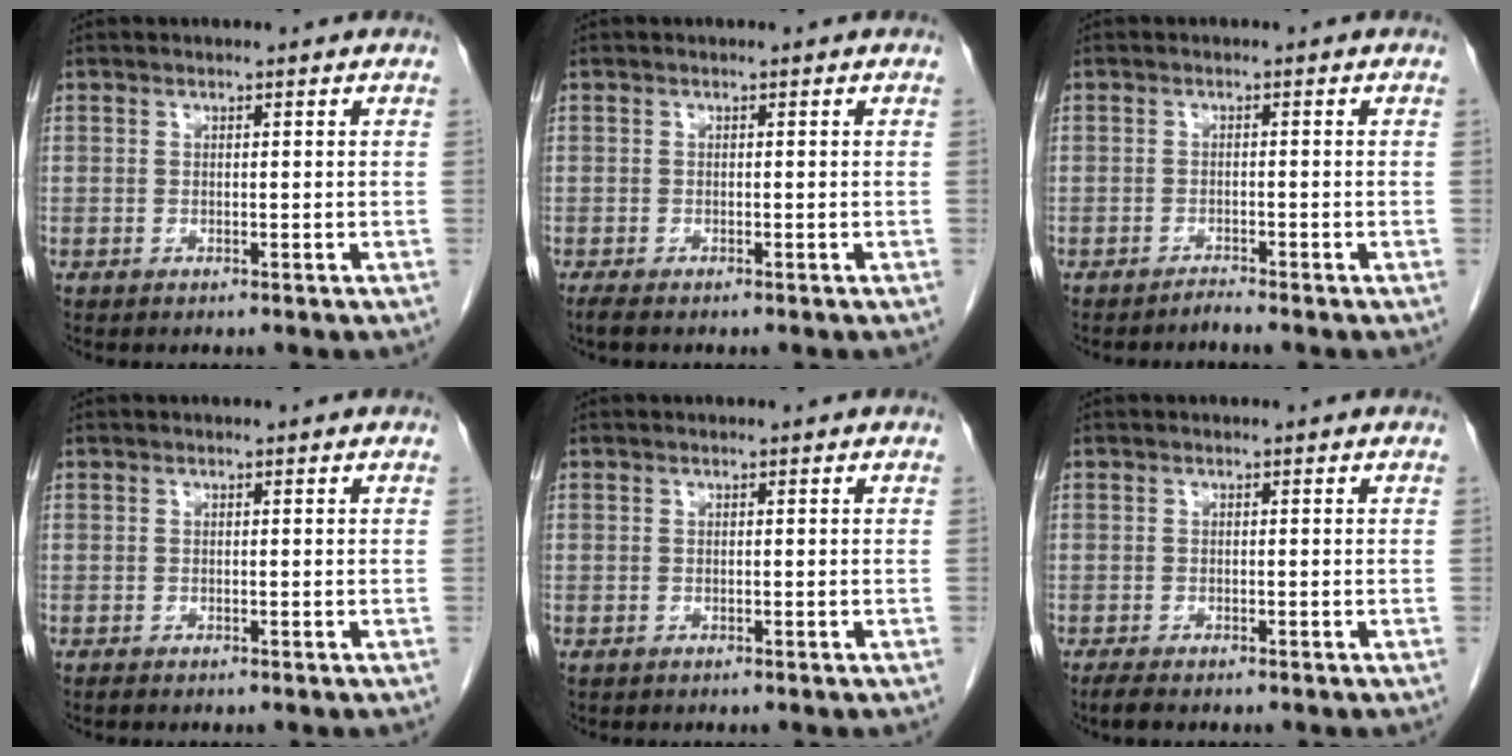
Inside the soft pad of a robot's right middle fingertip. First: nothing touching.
{"total": 1.2, "force": [-1.0, 0.2, 0.7], "torque": [-0.021, -0.006, -0.017]}
{"total": 1.0, "force": [-1.0, -0.3, 0.0], "torque": [-0.002, -0.004, -0.016]}
{"total": 0.0}
{"total": 0.0}
{"total": 1.7, "force": [-1.3, 0.4, 1.0], "torque": [-0.028, -0.007, -0.022]}